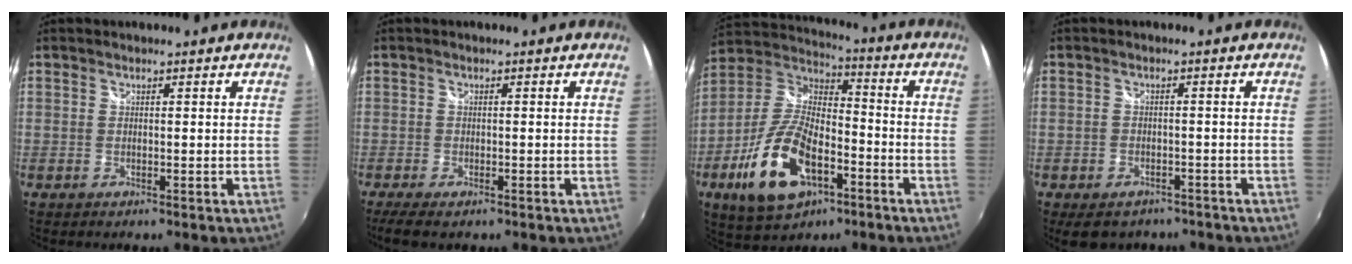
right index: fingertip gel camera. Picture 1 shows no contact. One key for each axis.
{"total": 5.4, "fx": -3.9, "fy": 1.8, "fz": 3.3, "tx": -0.078, "ty": -0.023, "tz": -0.067}
{"total": 18.9, "fx": -7.8, "fy": 9.6, "fz": 14.3, "tx": -0.305, "ty": -0.017, "tz": -0.135}
{"total": 7.8, "fx": -5.8, "fy": 4.4, "fz": 2.9, "tx": -0.065, "ty": -0.006, "tz": -0.075}